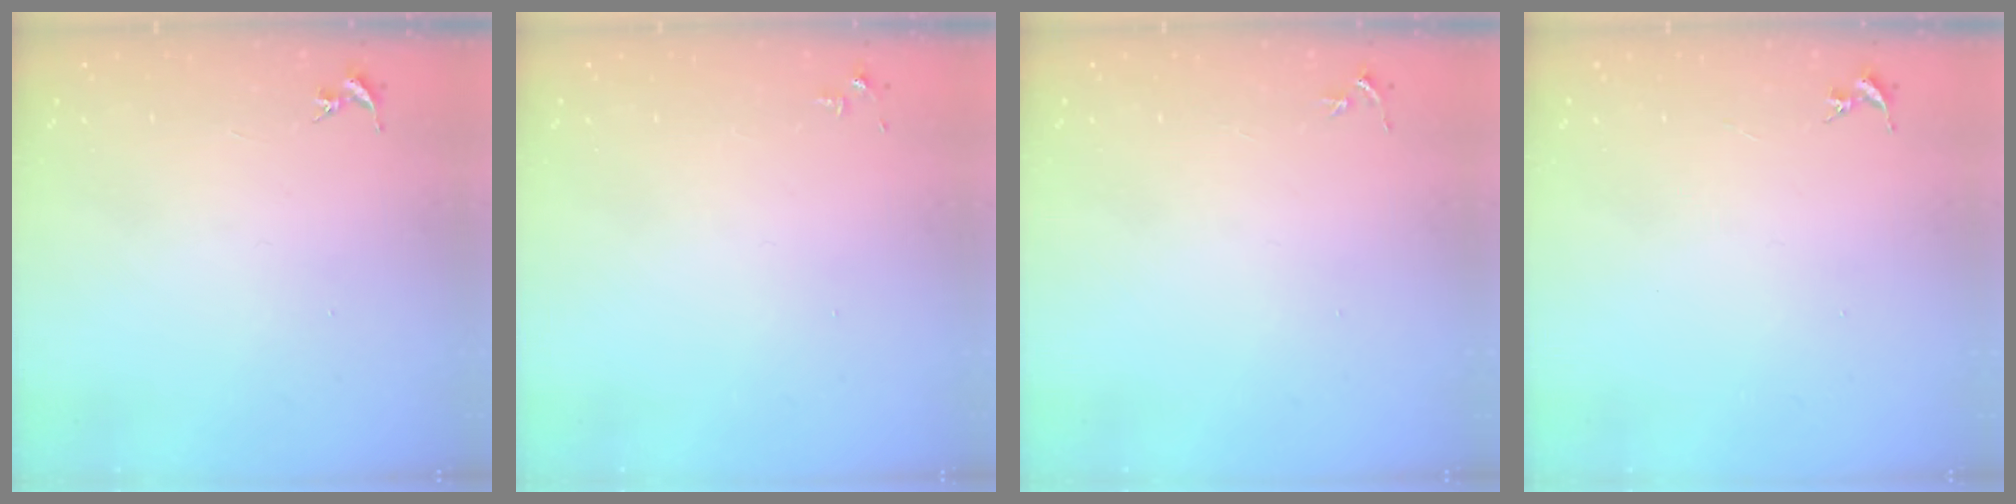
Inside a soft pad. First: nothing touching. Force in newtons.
{"total": 2.8, "press": 2.8, "slide": 0.4}
{"total": 3.3, "press": 3.2, "slide": 0.4}
{"total": 0.0}